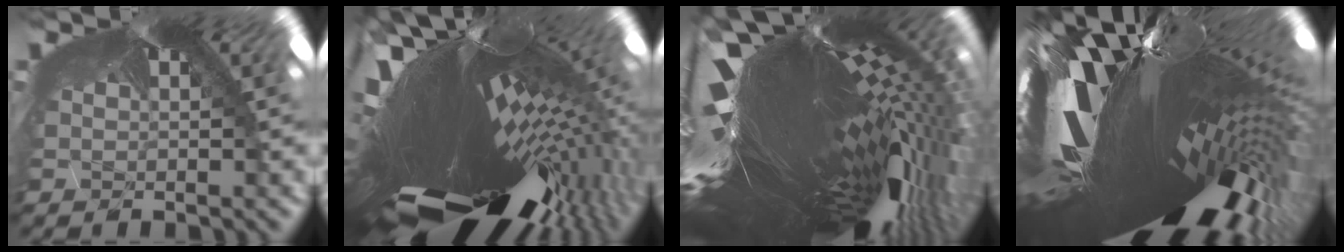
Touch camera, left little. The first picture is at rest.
{"total": 9.9, "force": [-9.4, -0.5, 3.4], "torque": [-0.084, -0.133, -0.106]}
{"total": 6.6, "force": [-4.9, -0.9, 4.4], "torque": [-0.111, -0.102, -0.024]}
{"total": 7.1, "force": [-6.2, 0.4, 3.5], "torque": [-0.091, -0.126, -0.051]}